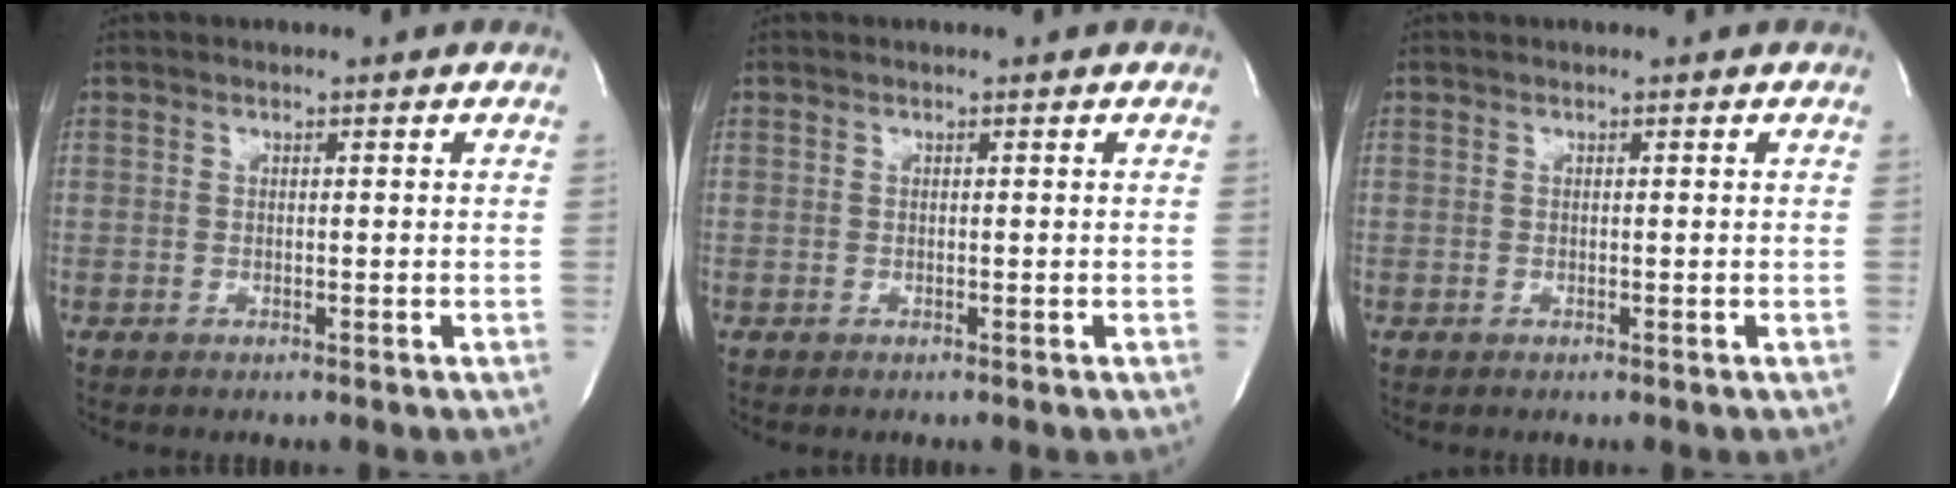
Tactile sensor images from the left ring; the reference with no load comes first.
{"total": 0.0}
{"total": 0.0}